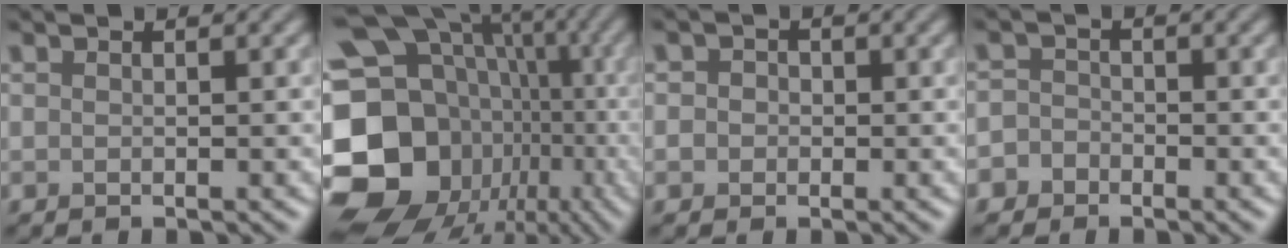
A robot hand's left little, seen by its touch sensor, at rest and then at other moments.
{"total": 19.8, "force": [-3.8, 16.9, 9.6], "torque": [-0.192, -0.003, -0.060]}
{"total": 2.3, "force": [0.0, 2.2, 0.7], "torque": [0.016, 0.011, -0.025]}
{"total": 3.0, "force": [-1.7, 2.4, 0.3], "torque": [0.025, 0.005, -0.046]}